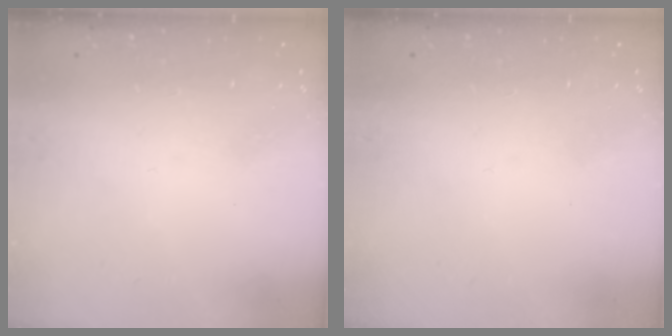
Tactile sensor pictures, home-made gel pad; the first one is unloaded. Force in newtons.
{"total": 0.0}